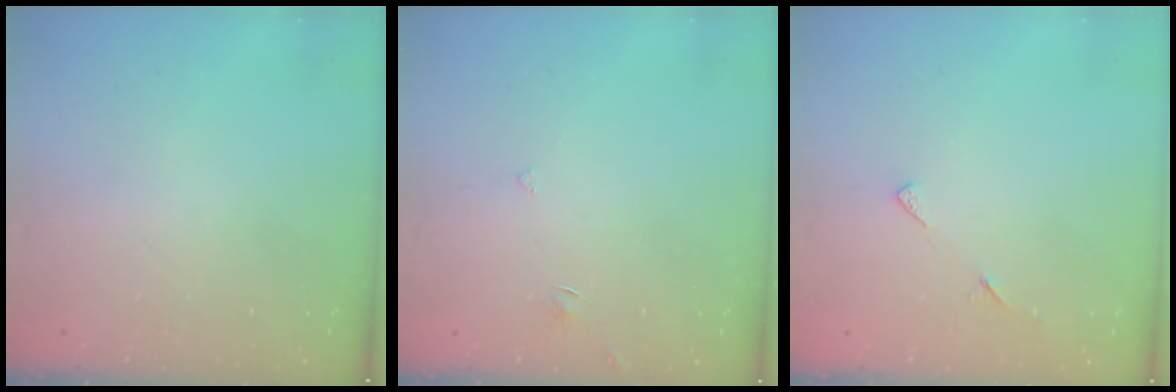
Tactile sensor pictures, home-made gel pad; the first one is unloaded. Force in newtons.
{"total": 2.5, "press": 2.5, "slide": 0.3}
{"total": 6.1, "press": 6.0, "slide": 0.7}